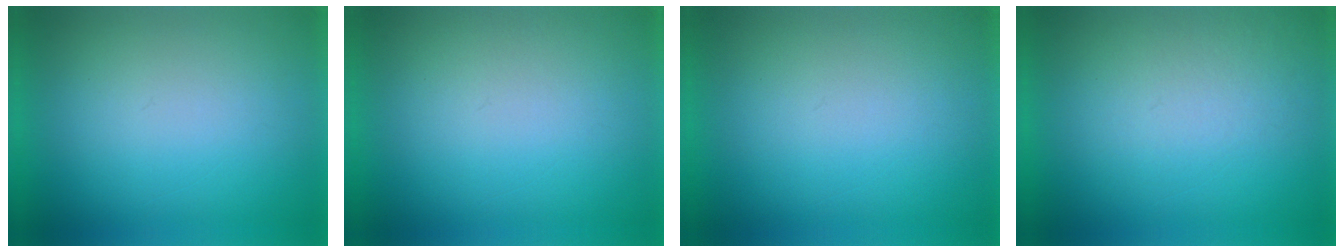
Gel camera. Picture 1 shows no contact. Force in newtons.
{"total": 1.0}
{"total": 0.0}
{"total": 3.2}